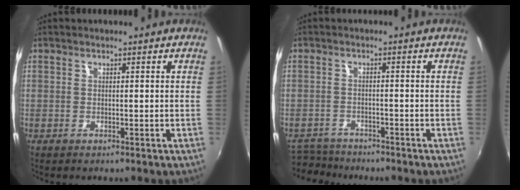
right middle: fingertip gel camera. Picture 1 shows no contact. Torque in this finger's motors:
{"motor_torque": [-0.74, -0.68, -0.25, -0.05]}